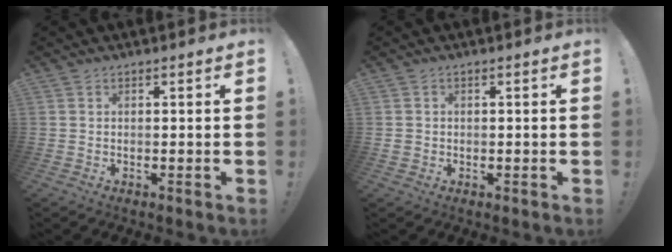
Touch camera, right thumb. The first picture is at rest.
{"total": 1.3, "force": [-0.3, 1.2, 0.4], "torque": [-0.006, 0.003, -0.005]}